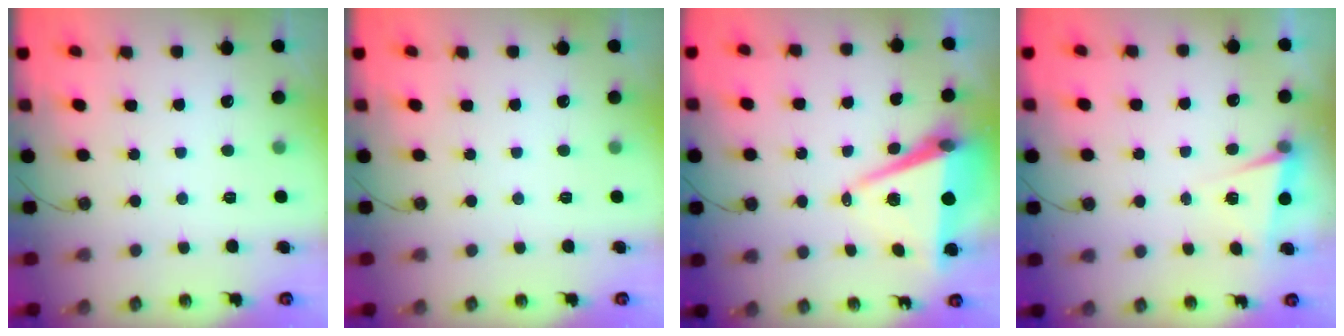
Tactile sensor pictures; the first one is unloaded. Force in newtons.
{"total": 0.0}
{"total": 9.2, "press": 8.2, "slide": 4.1}
{"total": 2.5, "press": 1.8, "slide": 1.8}